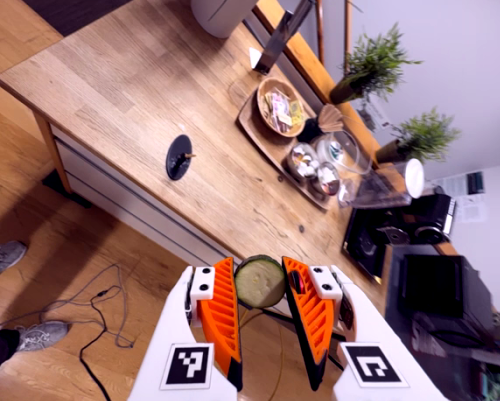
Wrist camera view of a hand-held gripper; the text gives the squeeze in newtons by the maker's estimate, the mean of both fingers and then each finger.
{"total": 8.2, "left": 8.9, "right": 7.5}